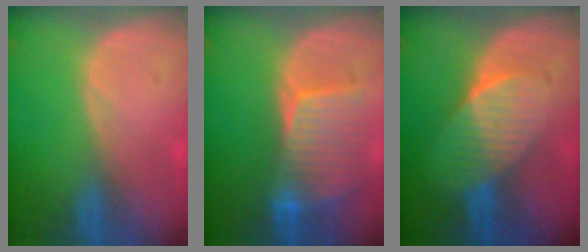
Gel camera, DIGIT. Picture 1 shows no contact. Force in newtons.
{"total": 8.4, "press": 7.7, "slide": 3.4}
{"total": 7.4, "press": 6.7, "slide": 3.2}